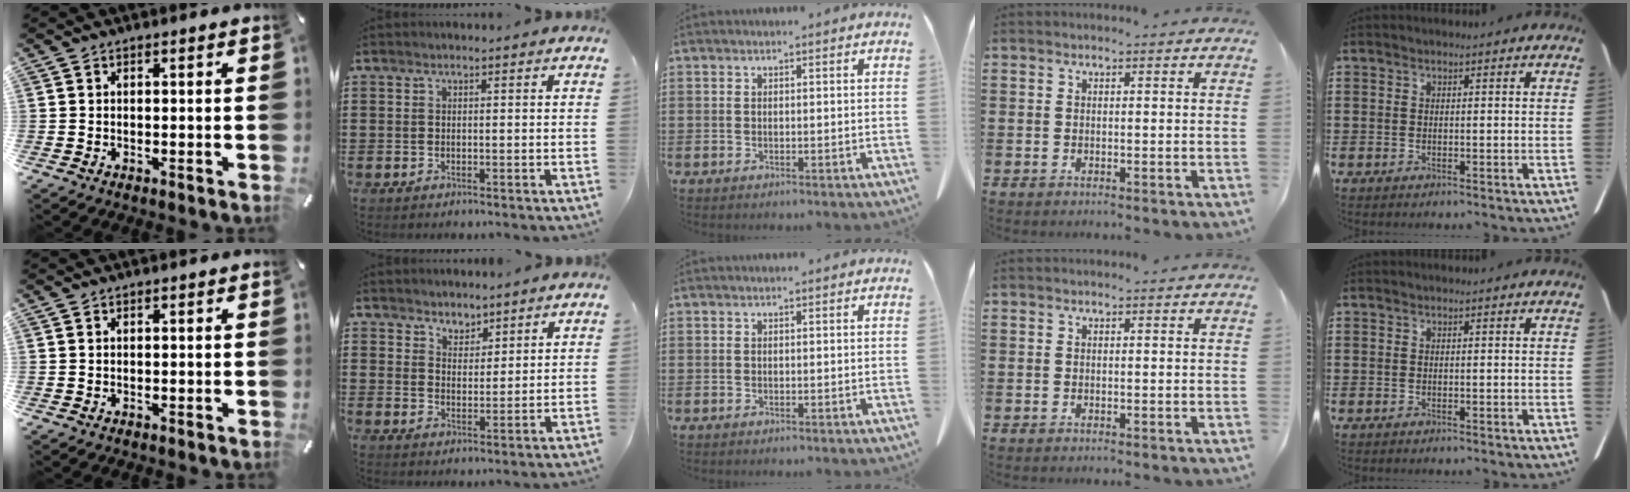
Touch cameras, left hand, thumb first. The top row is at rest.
{"index": {"total": 3.3, "force": [2.9, 1.5, -0.4], "torque": [-0.007, 0.001, 0.054]}}